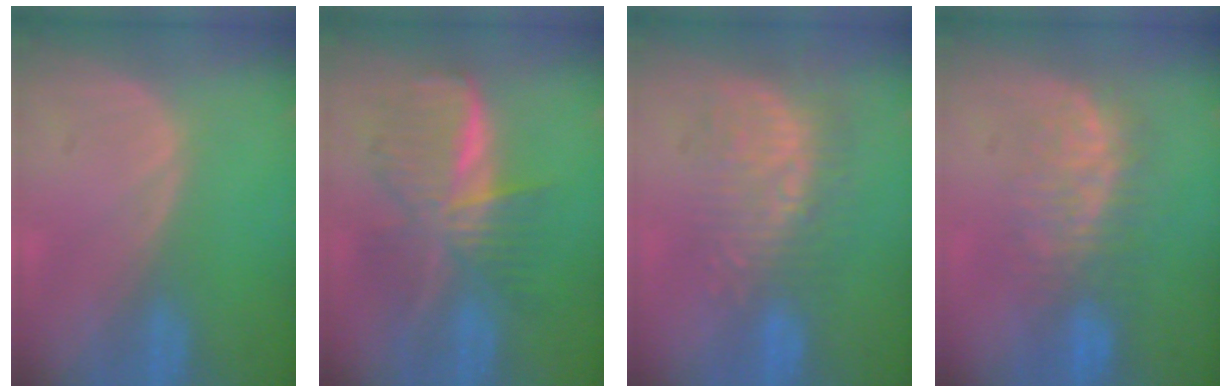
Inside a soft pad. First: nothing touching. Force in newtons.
{"total": 9.3, "press": 9.3, "slide": 0.7}
{"total": 9.6, "press": 8.5, "slide": 4.4}
{"total": 7.8, "press": 7.4, "slide": 2.4}